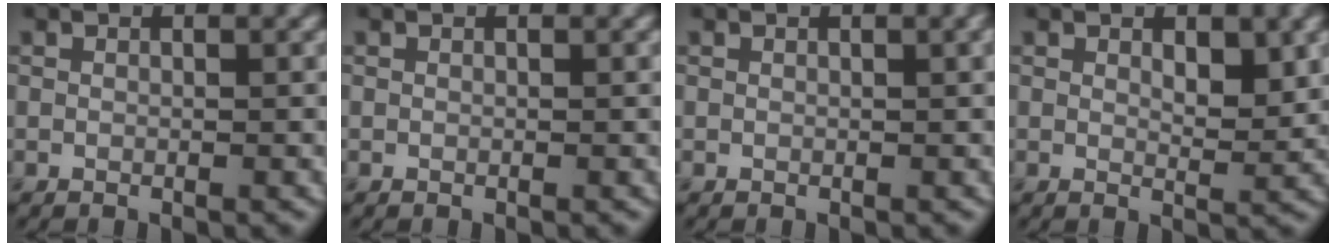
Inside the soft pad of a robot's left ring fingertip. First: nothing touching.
{"total": 0.0}
{"total": 1.4, "force": [0.6, 0.4, 1.2], "torque": [-0.010, 0.008, 0.006]}
{"total": 2.2, "force": [1.0, 0.9, 1.8], "torque": [-0.024, -0.006, 0.019]}